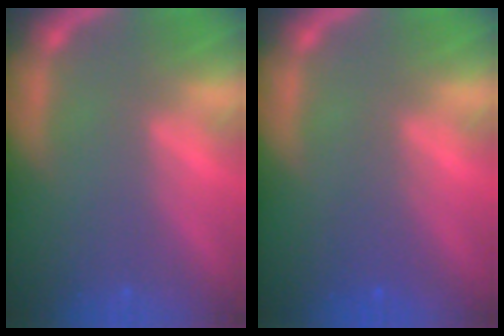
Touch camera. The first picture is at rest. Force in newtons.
{"total": 2.0}